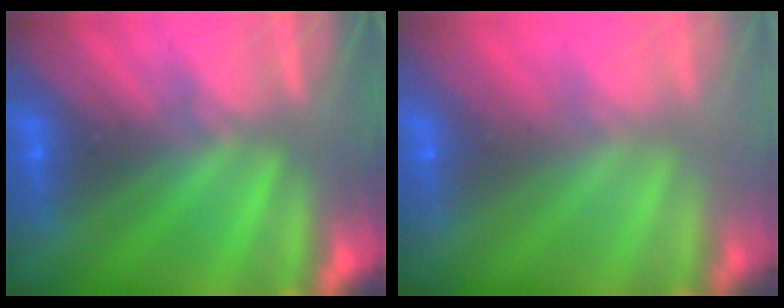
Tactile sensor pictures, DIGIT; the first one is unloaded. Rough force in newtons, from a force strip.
{"total": 2.5}